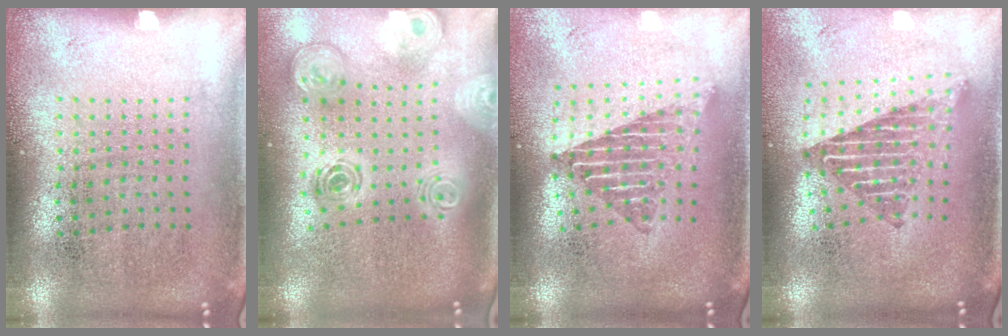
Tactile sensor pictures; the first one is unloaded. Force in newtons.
{"total": 2.0, "press": 1.7, "slide": 1.1}
{"total": 1.9, "press": 1.5, "slide": 1.2}
{"total": 2.2, "press": 1.6, "slide": 1.6}